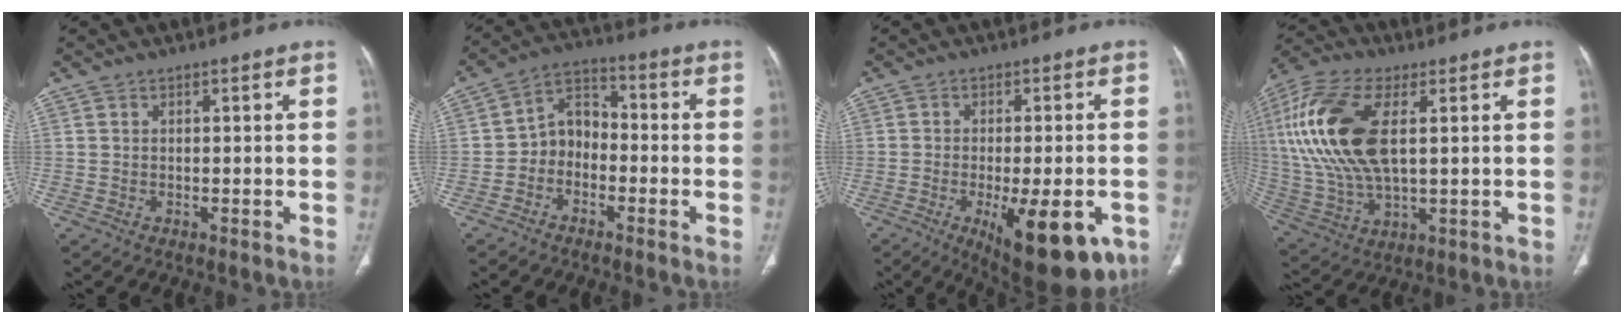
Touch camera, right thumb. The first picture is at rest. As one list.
[{"total": 7.0, "force": [-2.2, 5.4, 3.9], "torque": [-0.043, 0.037, -0.056]}, {"total": 17.0, "force": [-7.1, 6.3, 14.1], "torque": [-0.155, -0.001, -0.084]}, {"total": 20.2, "force": [4.0, 9.6, 17.3], "torque": [-0.383, -0.002, 0.077]}]